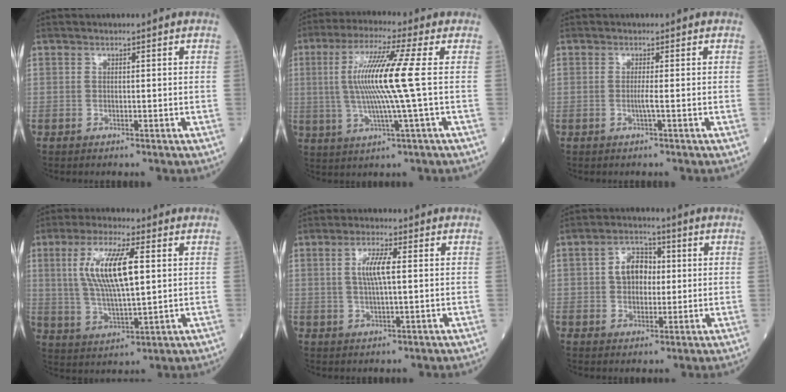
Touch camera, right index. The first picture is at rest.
{"total": 11.6, "force": [0.9, -1.3, 11.5], "torque": [-0.229, 0.004, 0.014]}
{"total": 1.1, "force": [-0.3, -0.4, 1.0], "torque": [-0.015, 0.000, -0.009]}
{"total": 11.8, "force": [2.7, 2.6, 11.2], "torque": [-0.229, 0.006, 0.053]}
{"total": 5.0, "force": [0.9, 0.9, 4.9], "torque": [-0.098, 0.006, 0.016]}
{"total": 6.2, "force": [0.7, 4.2, 4.5], "torque": [-0.078, 0.018, 0.012]}